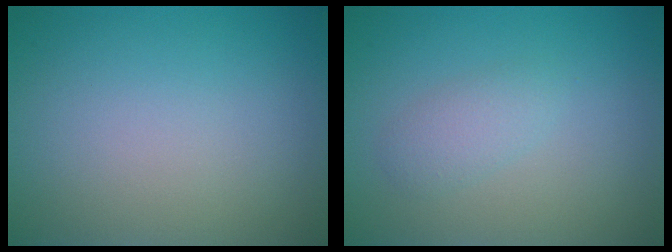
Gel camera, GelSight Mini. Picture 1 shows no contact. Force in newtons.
{"total": 1.8, "press": 1.8, "slide": 0.2}